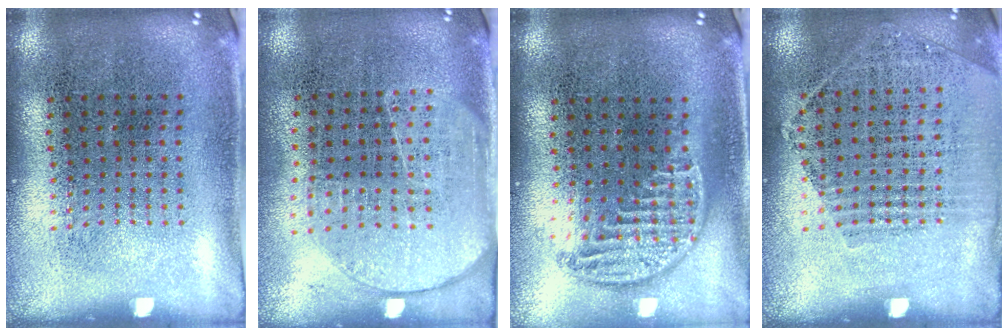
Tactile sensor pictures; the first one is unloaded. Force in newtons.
{"total": 1.9, "press": 1.5, "slide": 1.1}
{"total": 1.2, "press": 1.0, "slide": 0.7}
{"total": 1.2, "press": 1.1, "slide": 0.5}